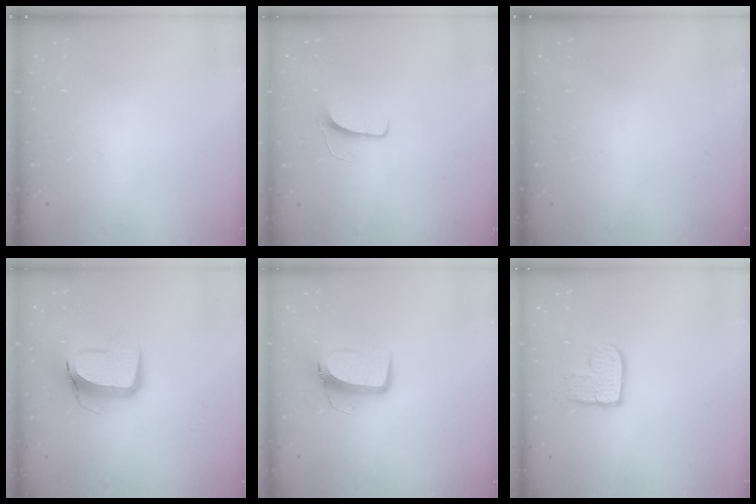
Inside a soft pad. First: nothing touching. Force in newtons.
{"total": 5.8, "press": 5.7, "slide": 0.4}
{"total": 0.0}
{"total": 10.2, "press": 10.2, "slide": 1.0}
{"total": 9.9, "press": 9.9, "slide": 0.8}
{"total": 9.7, "press": 9.6, "slide": 0.7}